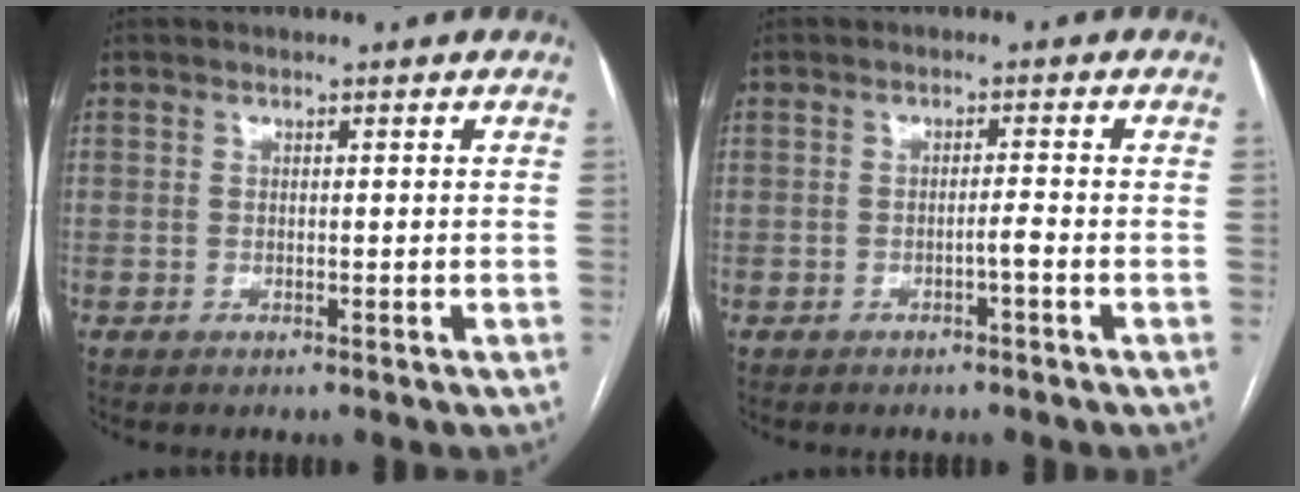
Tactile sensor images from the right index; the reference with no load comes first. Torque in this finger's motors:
{"motor_torque": [0.25, 0.01, 0.07, 0.03]}